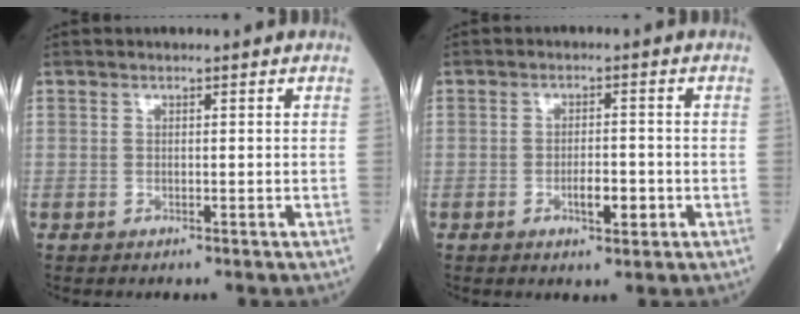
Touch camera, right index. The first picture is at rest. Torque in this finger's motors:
{"motor_torque": [0.07, -0.03, 0.22, 0.06]}